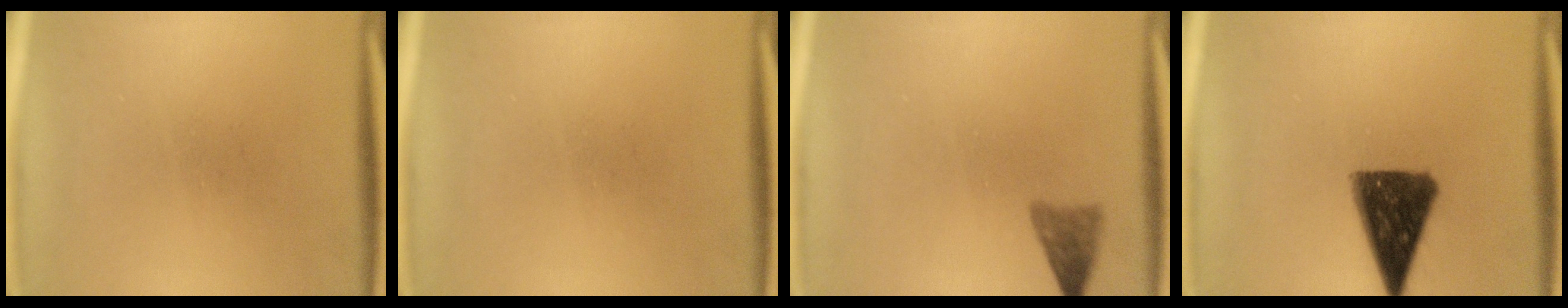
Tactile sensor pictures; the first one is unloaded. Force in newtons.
{"total": 0.0}
{"total": 2.4}
{"total": 12.3}